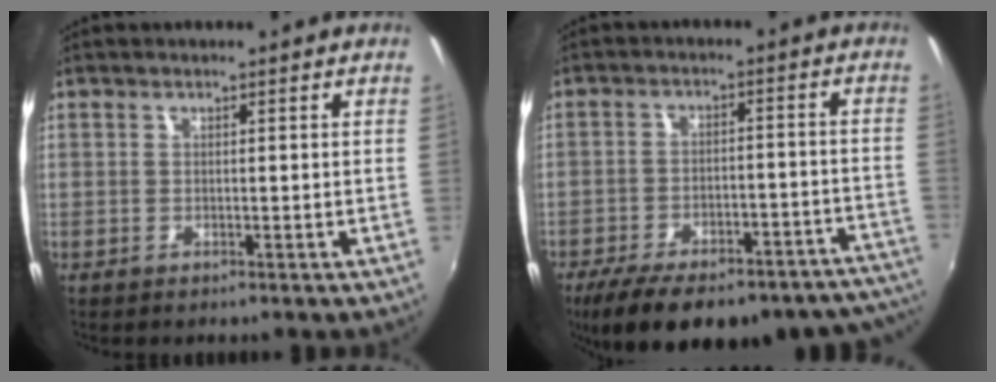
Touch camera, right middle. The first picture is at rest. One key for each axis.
{"total": 26.6, "fx": -21.6, "fy": 9.1, "fz": 12.6, "tx": -0.201, "ty": -0.008, "tz": -0.270}